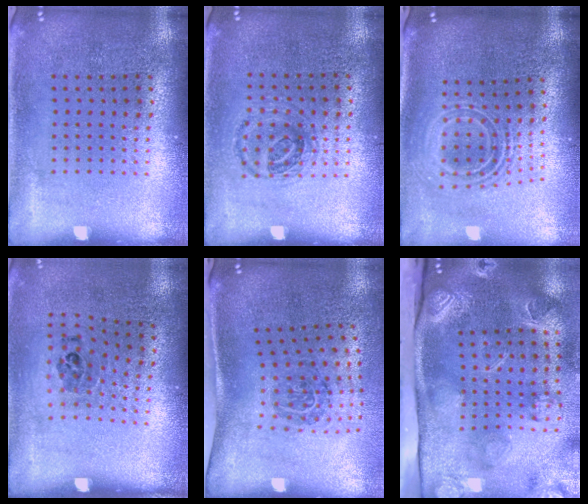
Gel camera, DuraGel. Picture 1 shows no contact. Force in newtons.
{"total": 0.9, "press": 0.9, "slide": 0.2}
{"total": 2.1, "press": 1.6, "slide": 1.4}
{"total": 1.1, "press": 0.7, "slide": 0.8}
{"total": 2.0, "press": 1.2, "slide": 1.5}
{"total": 4.4, "press": 3.2, "slide": 3.1}